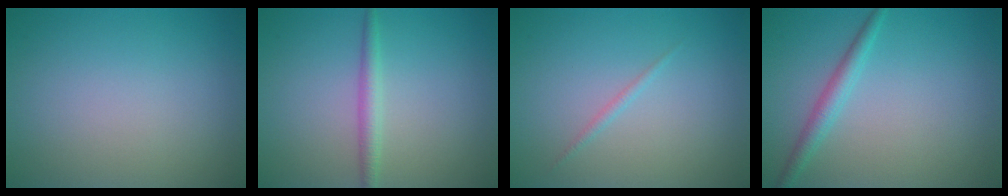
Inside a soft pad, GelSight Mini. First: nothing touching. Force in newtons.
{"total": 1.8, "press": 1.8, "slide": 0.0}
{"total": 0.6, "press": 0.6, "slide": 0.1}
{"total": 2.1, "press": 2.1, "slide": 0.1}